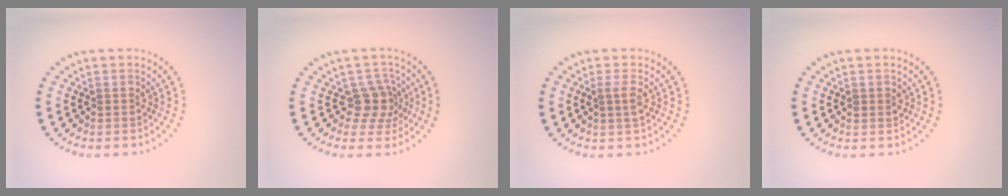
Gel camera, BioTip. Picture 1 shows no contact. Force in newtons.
{"total": 2.7, "press": 2.1, "slide": 1.8}
{"total": 1.4, "press": 1.2, "slide": 0.7}
{"total": 0.9, "press": 0.8, "slide": 0.2}